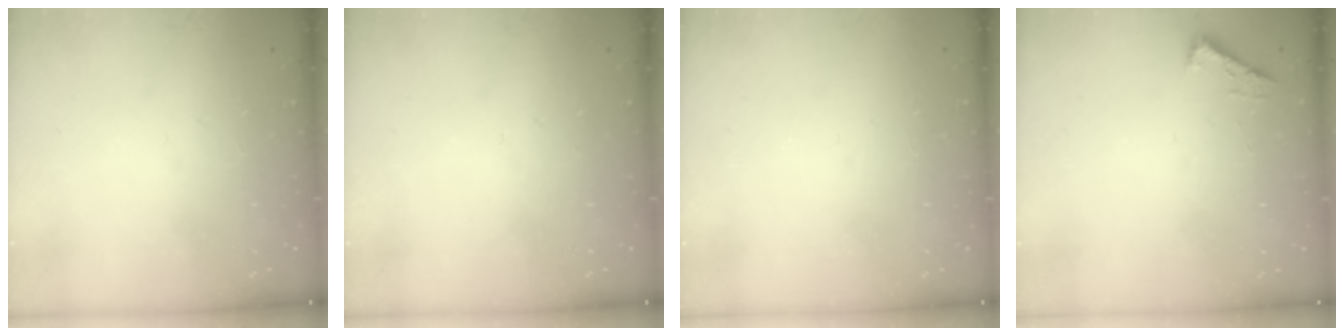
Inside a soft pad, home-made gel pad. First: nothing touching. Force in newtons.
{"total": 0.0}
{"total": 1.5, "press": 1.5, "slide": 0.1}
{"total": 2.5, "press": 2.5, "slide": 0.3}